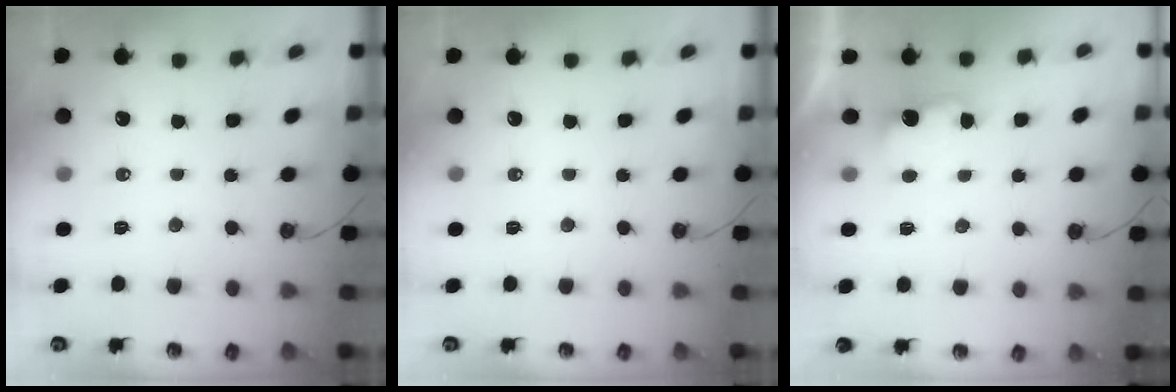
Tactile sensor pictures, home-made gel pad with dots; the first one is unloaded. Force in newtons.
{"total": 0.0}
{"total": 4.5, "press": 4.4, "slide": 1.0}